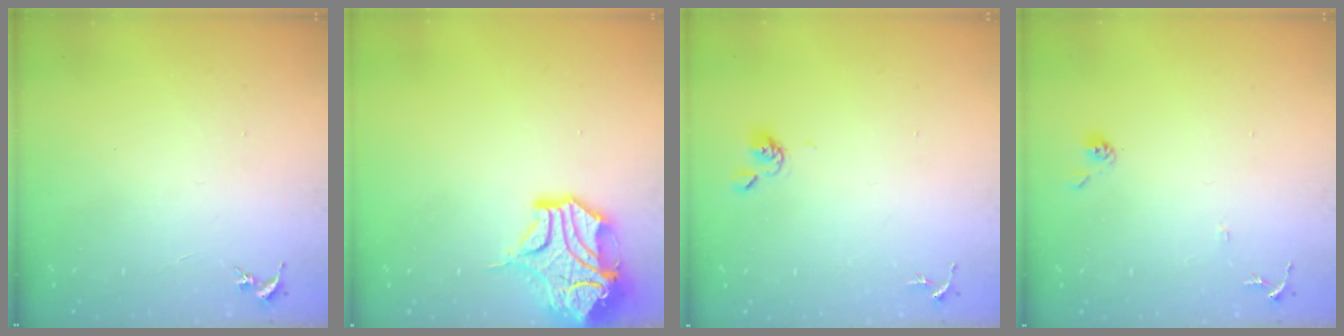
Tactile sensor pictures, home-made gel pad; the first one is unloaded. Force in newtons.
{"total": 15.8, "press": 15.6, "slide": 2.5}
{"total": 4.4, "press": 4.3, "slide": 0.8}
{"total": 6.4, "press": 6.4, "slide": 0.4}